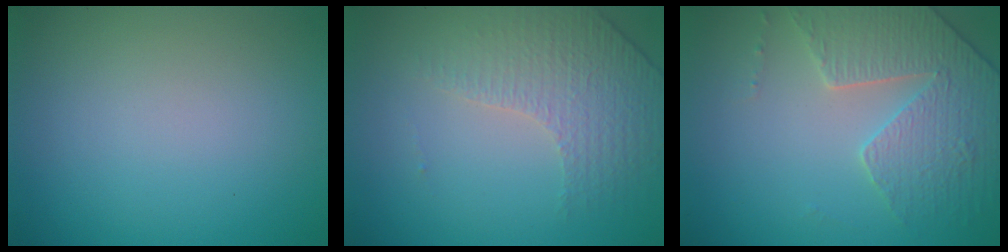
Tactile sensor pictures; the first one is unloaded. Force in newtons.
{"total": 4.6, "press": 3.0, "slide": 3.5}
{"total": 3.9, "press": 3.8, "slide": 1.1}